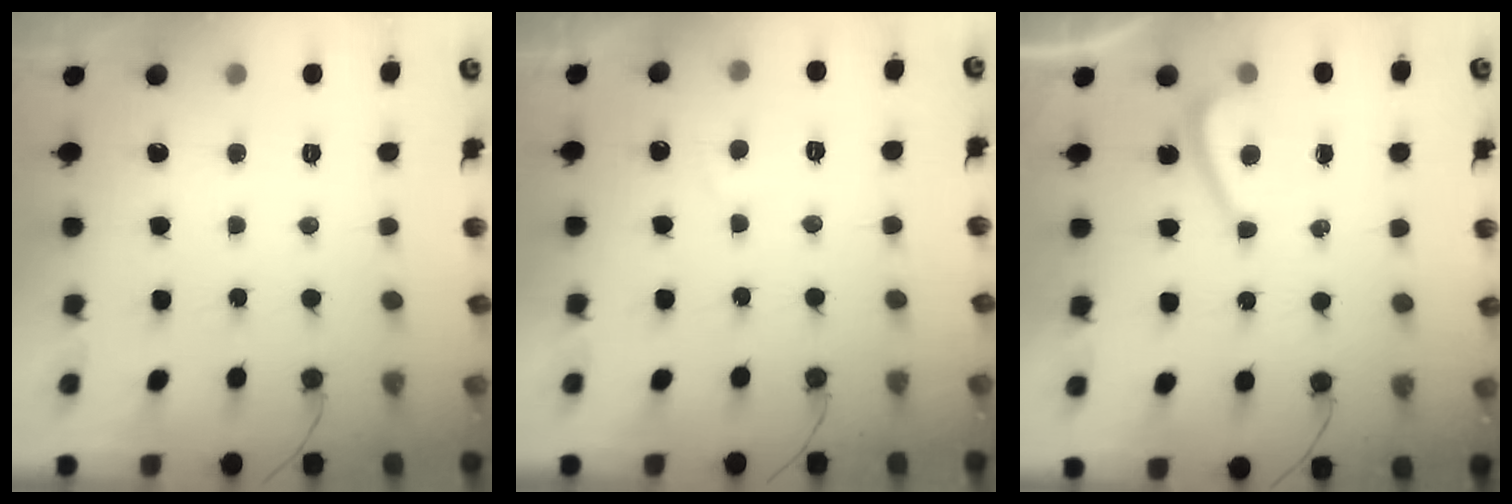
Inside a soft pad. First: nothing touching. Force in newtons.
{"total": 2.1, "press": 2.0, "slide": 0.6}
{"total": 3.5, "press": 3.5, "slide": 0.4}